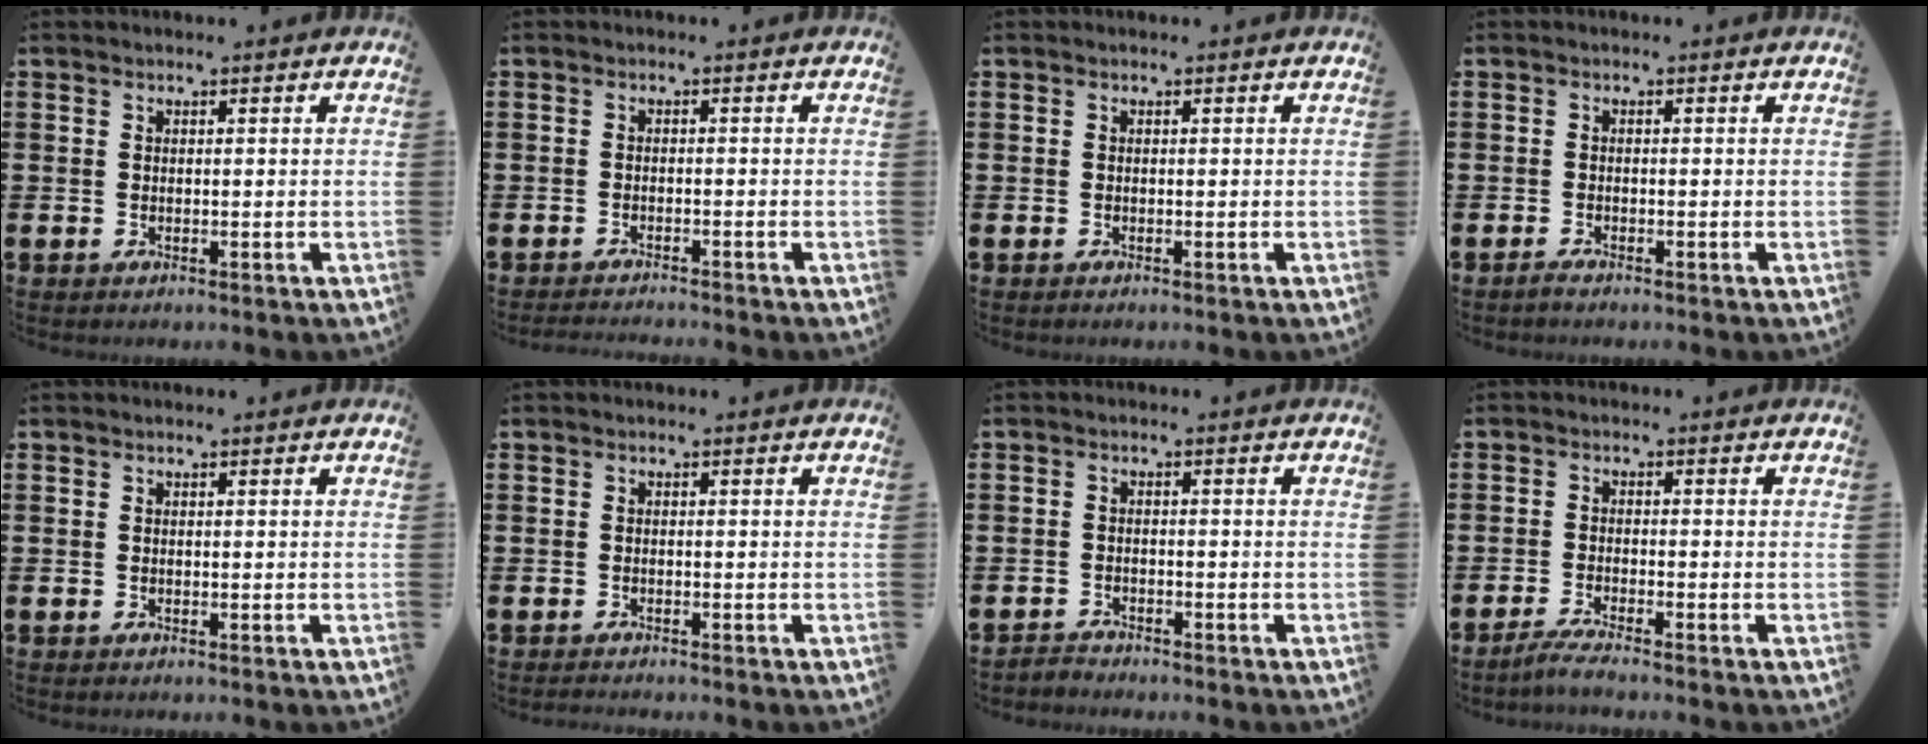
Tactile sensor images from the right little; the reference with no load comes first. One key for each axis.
{"total": 1.1, "fx": -1.1, "fy": -0.2, "fz": 0.0, "tx": -0.001, "ty": 0.001, "tz": -0.022}
{"total": 0.0}
{"total": 0.7, "fx": -0.6, "fy": 0.0, "fz": 0.4, "tx": -0.008, "ty": -0.004, "tz": -0.011}
{"total": 0.0}
{"total": 0.5, "fx": -0.5, "fy": -0.1, "fz": 0.0, "tx": 0.000, "ty": -0.002, "tz": -0.010}
{"total": 1.3, "fx": -1.3, "fy": 0.1, "fz": -0.1, "tx": -0.002, "ty": 0.004, "tz": -0.027}
{"total": 2.1, "fx": -1.6, "fy": 0.0, "fz": 1.4, "tx": -0.021, "ty": 0.000, "tz": -0.029}